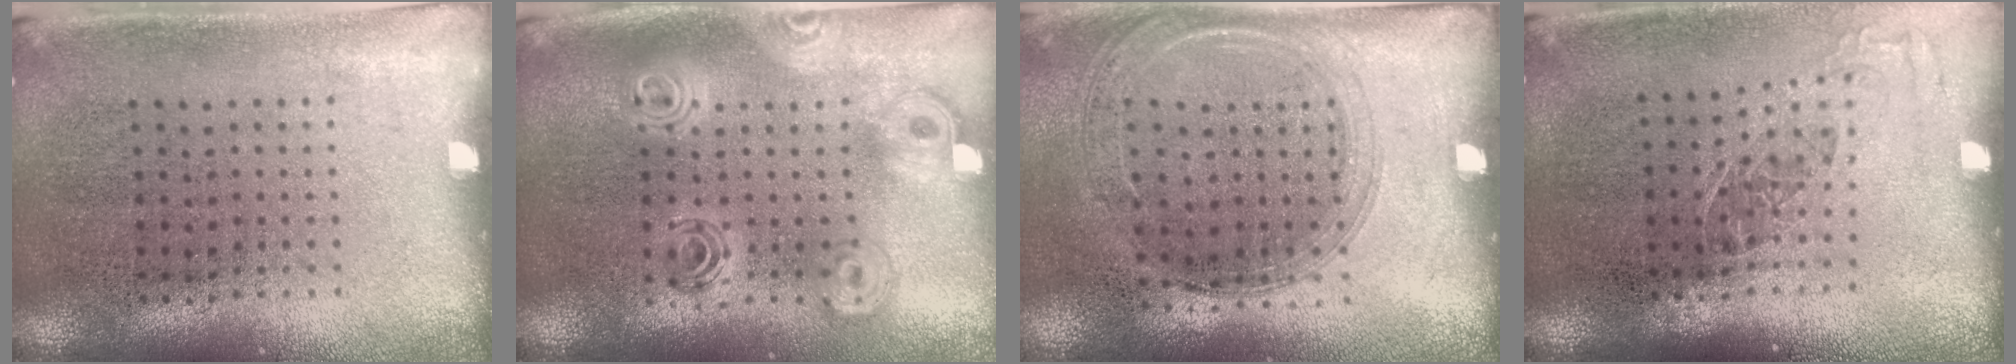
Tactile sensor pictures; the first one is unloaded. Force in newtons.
{"total": 2.0, "press": 1.7, "slide": 1.1}
{"total": 1.5, "press": 1.4, "slide": 0.3}
{"total": 1.1, "press": 1.0, "slide": 0.5}